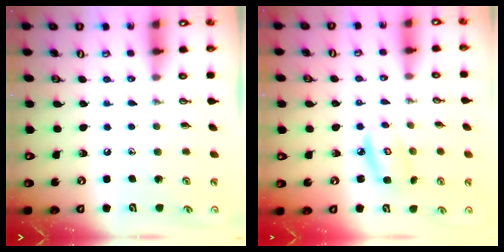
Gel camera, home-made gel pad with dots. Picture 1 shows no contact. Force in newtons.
{"total": 5.2, "press": 5.2, "slide": 0.2}